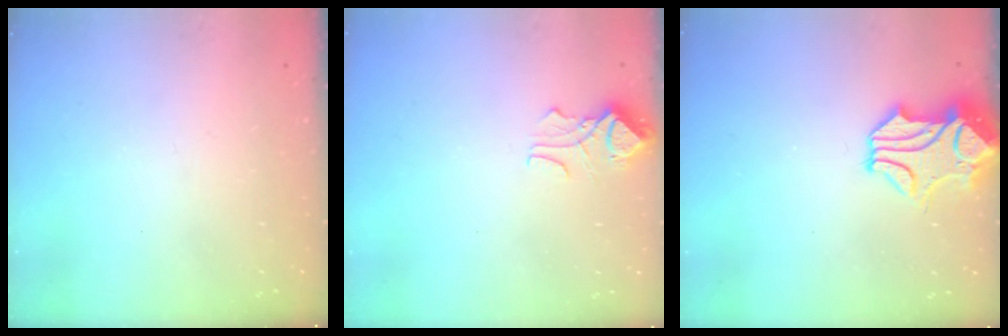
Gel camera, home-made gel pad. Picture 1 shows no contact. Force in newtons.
{"total": 2.0, "press": 1.9, "slide": 0.6}
{"total": 2.1, "press": 1.6, "slide": 1.3}